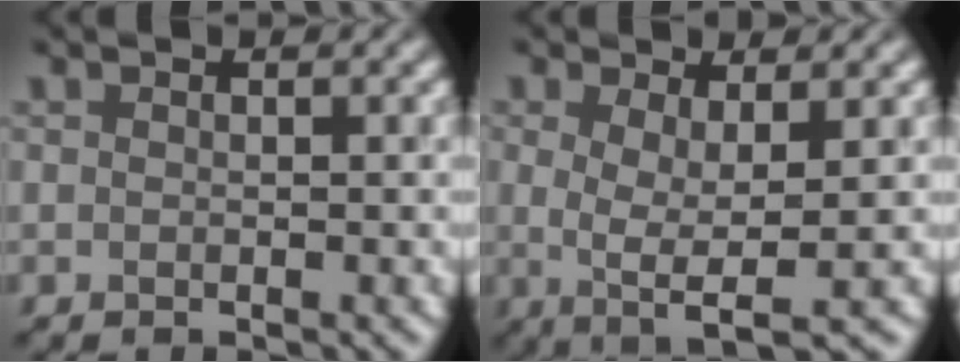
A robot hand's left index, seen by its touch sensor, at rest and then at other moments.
{"total": 3.9, "force": [-0.2, 1.2, 3.7], "torque": [-0.064, -0.003, -0.001]}